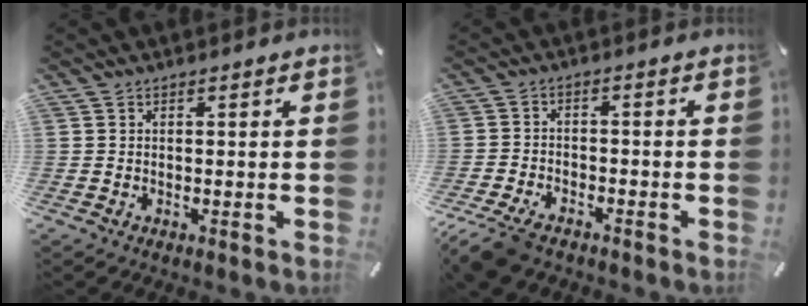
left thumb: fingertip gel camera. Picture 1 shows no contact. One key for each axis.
{"total": 6.9, "fx": -5.1, "fy": 3.1, "fz": 3.3, "tx": -0.086, "ty": 0.013, "tz": -0.100}